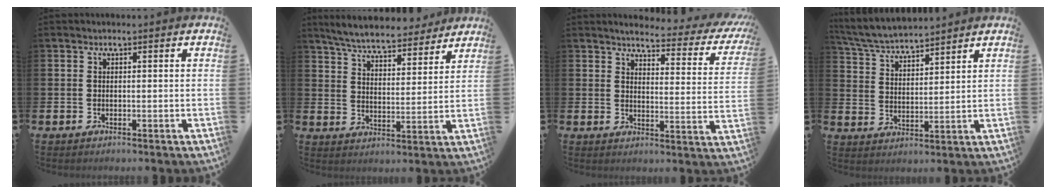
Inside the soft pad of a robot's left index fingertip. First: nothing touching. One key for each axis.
{"total": 6.8, "fx": 6.5, "fy": 1.1, "fz": 1.7, "tx": -0.055, "ty": -0.039, "tz": 0.112}
{"total": 3.2, "fx": 2.9, "fy": 0.8, "fz": 1.2, "tx": -0.027, "ty": -0.032, "tz": 0.036}
{"total": 5.7, "fx": 5.6, "fy": 0.6, "fz": 1.0, "tx": -0.044, "ty": -0.031, "tz": 0.100}